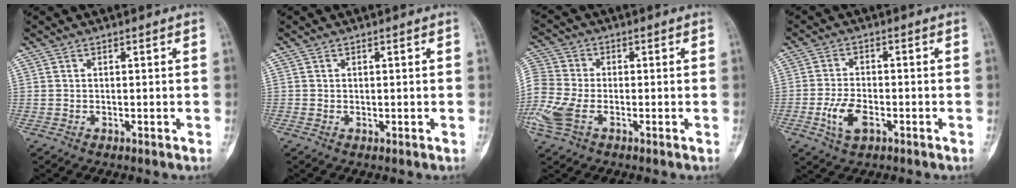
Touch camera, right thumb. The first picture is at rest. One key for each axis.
{"total": 0.0}
{"total": 10.7, "fx": -3.4, "fy": 6.8, "fz": 7.4, "tx": -0.201, "ty": 0.004, "tz": -0.073}
{"total": 5.9, "fx": -2.2, "fy": 3.1, "fz": 4.5, "tx": -0.090, "ty": 0.008, "tz": -0.040}